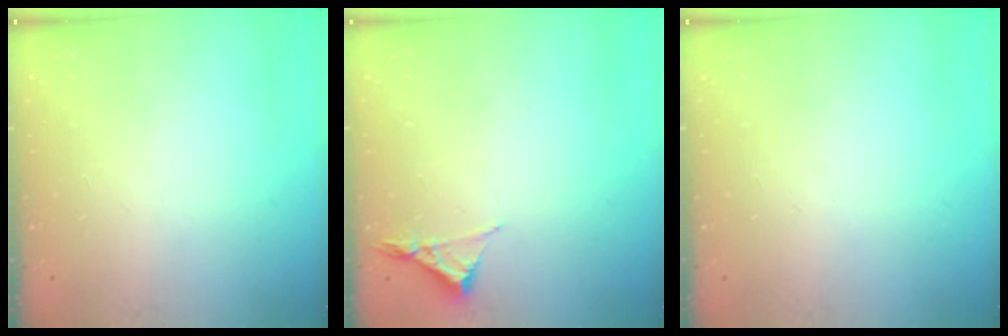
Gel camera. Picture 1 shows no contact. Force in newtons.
{"total": 3.1, "press": 3.1, "slide": 0.5}
{"total": 0.0}